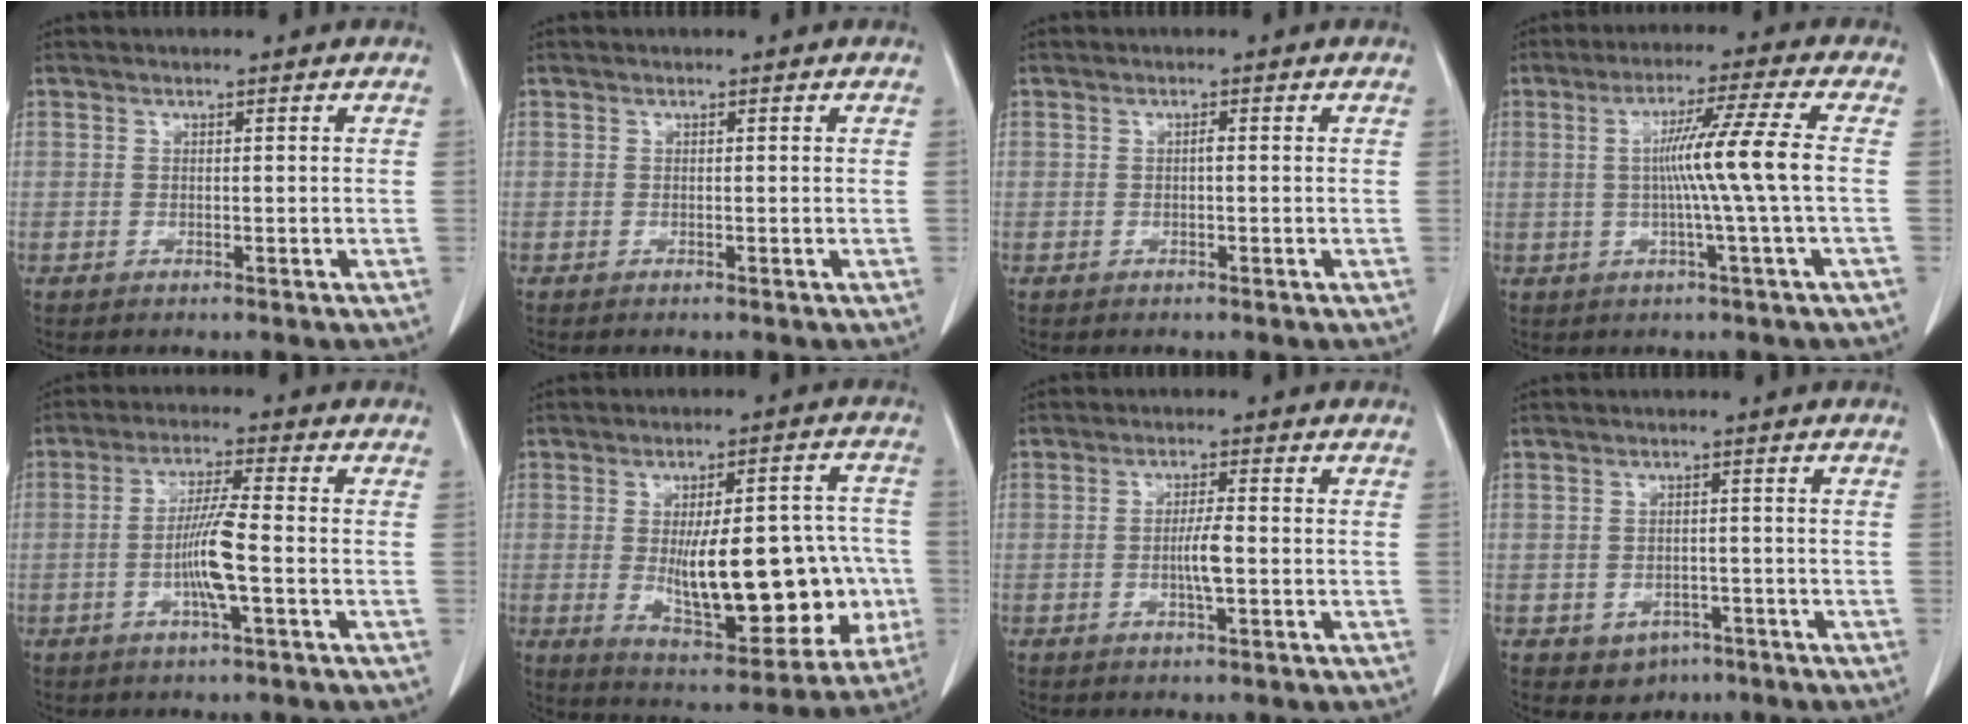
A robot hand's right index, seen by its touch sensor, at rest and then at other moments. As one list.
[{"total": 0.0}, {"total": 0.5, "force": [-0.1, 0.1, 0.5], "torque": [-0.010, 0.002, -0.001]}, {"total": 8.6, "force": [-0.2, -2.3, 8.2], "torque": [-0.145, 0.006, 0.002]}, {"total": 7.2, "force": [-1.7, 0.0, 7.0], "torque": [-0.138, -0.003, -0.033]}, {"total": 19.8, "force": [-2.5, 7.1, 18.3], "torque": [-0.241, 0.019, -0.012]}, {"total": 3.6, "force": [-0.7, 0.3, 3.6], "torque": [-0.068, -0.003, -0.013]}, {"total": 3.7, "force": [-1.9, 2.9, 1.2], "torque": [-0.017, 0.005, -0.014]}]